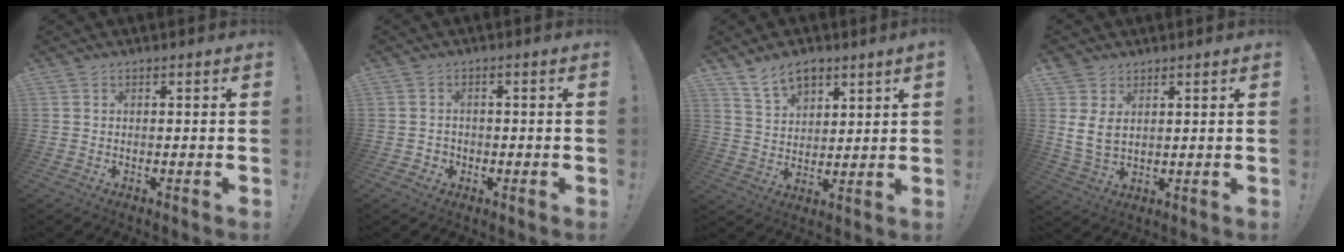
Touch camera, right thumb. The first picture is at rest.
{"total": 2.2, "force": [-0.5, 2.0, 0.7], "torque": [-0.002, -0.003, -0.011]}
{"total": 8.5, "force": [6.4, 4.2, 3.9], "torque": [-0.067, -0.030, 0.121]}
{"total": 6.5, "force": [2.6, 4.1, 4.4], "torque": [-0.088, -0.013, 0.051]}